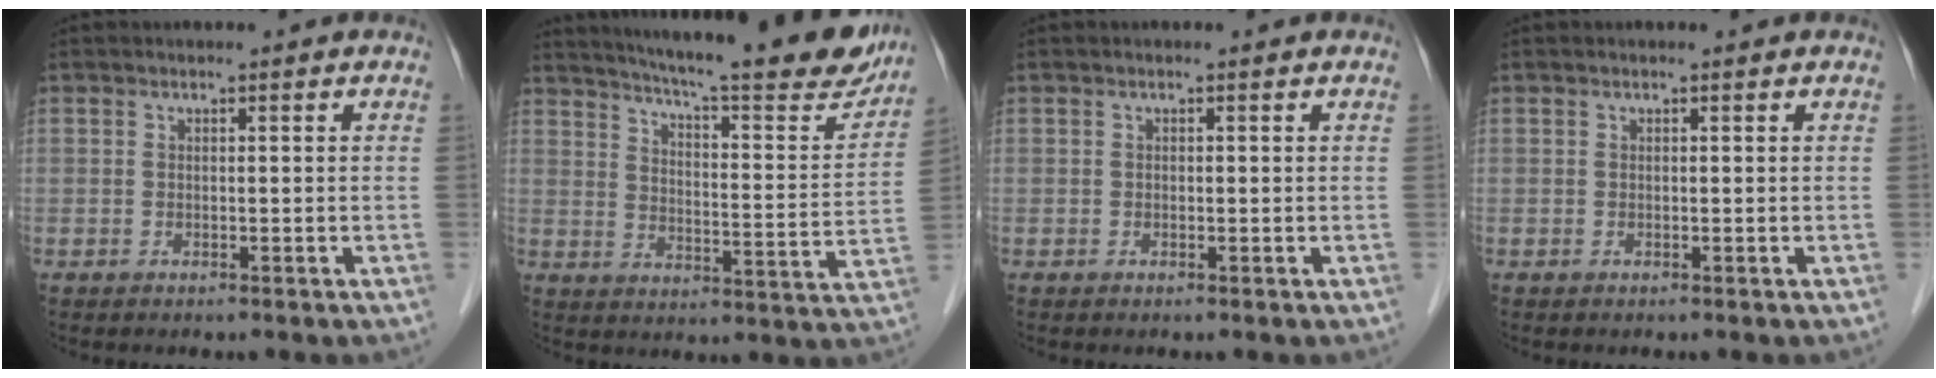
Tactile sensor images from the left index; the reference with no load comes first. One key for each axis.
{"total": 24.0, "fx": 21.2, "fy": 2.4, "fz": 11.0, "tx": -0.168, "ty": -0.055, "tz": 0.271}
{"total": 0.0}
{"total": 0.0}